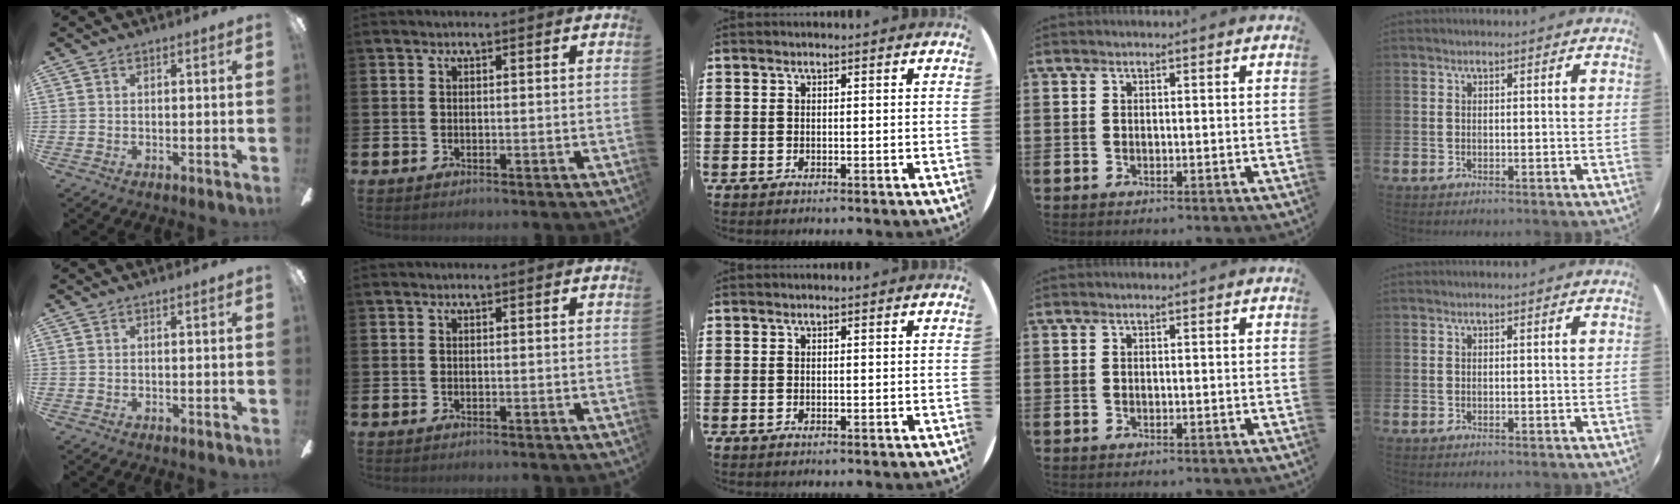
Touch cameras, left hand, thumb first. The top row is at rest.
{}